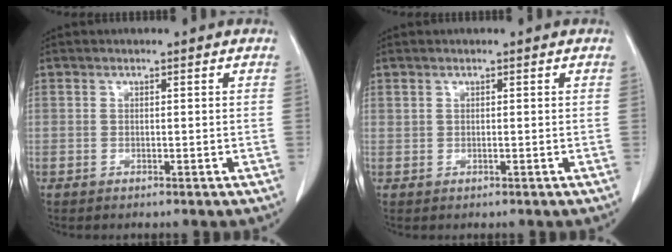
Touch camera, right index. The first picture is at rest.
{"total": 0.0}